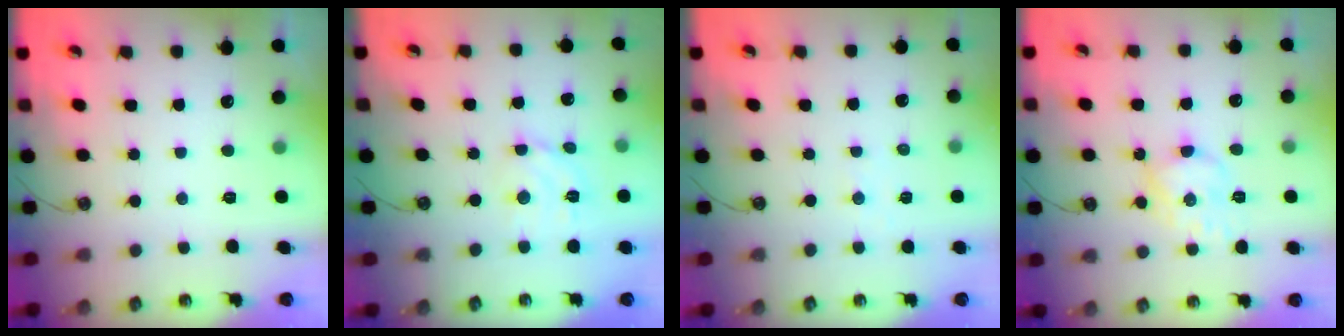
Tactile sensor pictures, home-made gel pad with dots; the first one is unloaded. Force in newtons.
{"total": 6.3, "press": 6.3, "slide": 0.8}
{"total": 2.9, "press": 2.9, "slide": 0.4}
{"total": 8.7, "press": 8.7, "slide": 0.2}